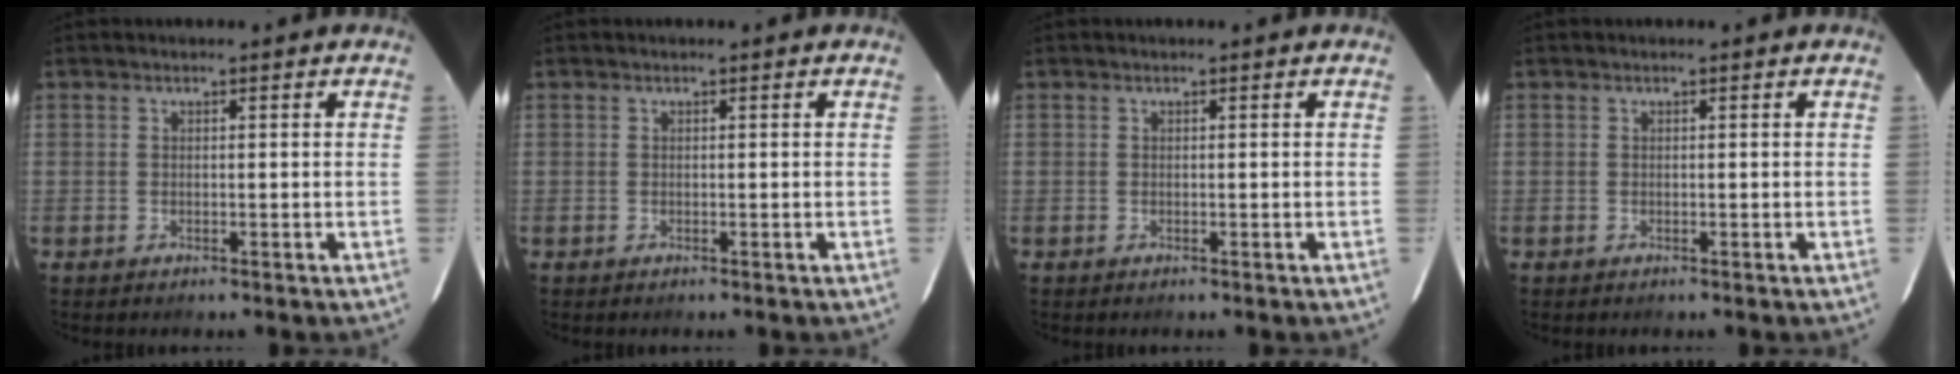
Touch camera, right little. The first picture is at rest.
{"total": 0.0}
{"total": 0.0}
{"total": 0.0}